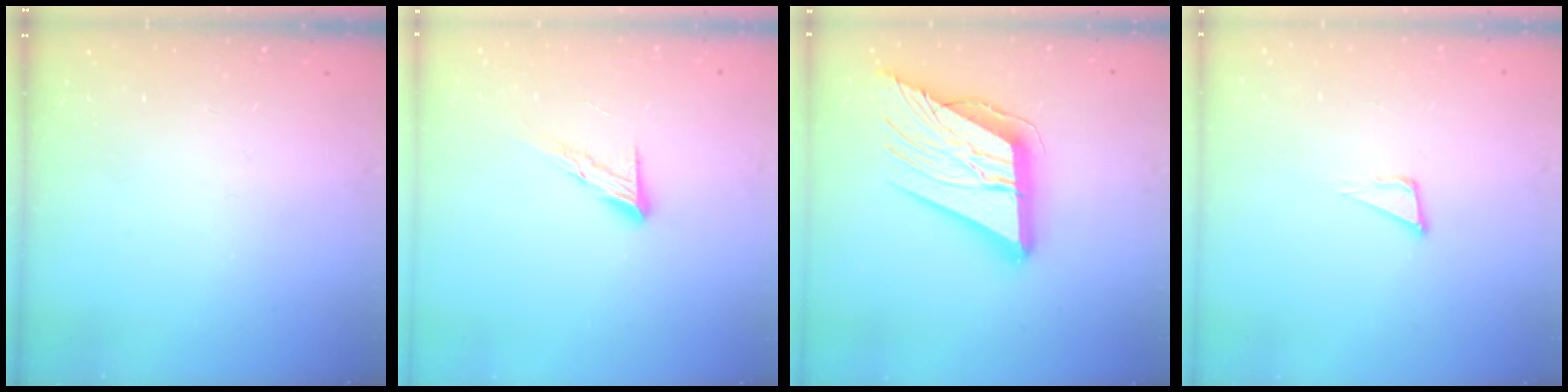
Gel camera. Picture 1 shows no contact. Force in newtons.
{"total": 8.7, "press": 8.7, "slide": 0.7}
{"total": 24.5, "press": 24.3, "slide": 3.0}
{"total": 4.4, "press": 4.3, "slide": 0.8}